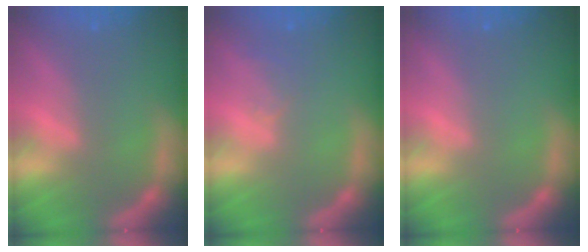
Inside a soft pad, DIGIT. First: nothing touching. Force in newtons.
{"total": 1.5}
{"total": 0.0}